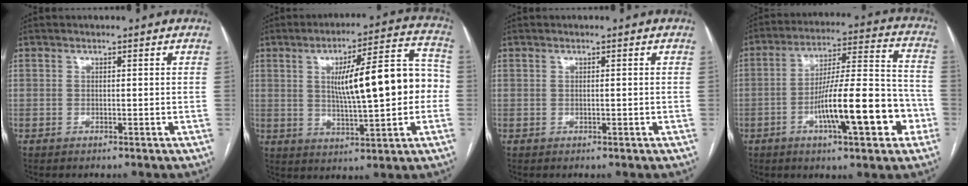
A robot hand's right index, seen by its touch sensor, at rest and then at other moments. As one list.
[{"total": 15.3, "force": [0.7, 3.1, 15.0], "torque": [-0.220, 0.037, 0.015]}, {"total": 0.0}, {"total": 16.8, "force": [-6.1, 3.1, 15.4], "torque": [-0.250, 0.017, -0.091]}]